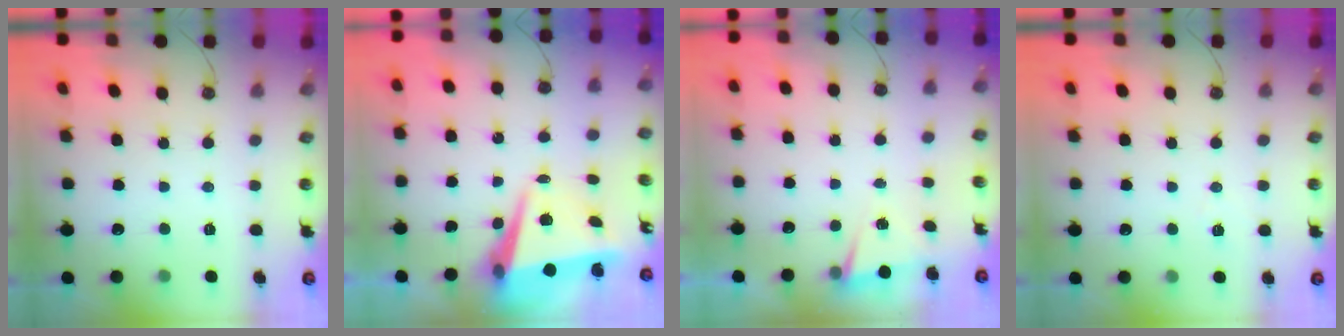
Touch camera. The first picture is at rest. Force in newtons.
{"total": 7.9, "press": 7.7, "slide": 1.7}
{"total": 2.7, "press": 1.5, "slide": 2.2}
{"total": 6.0, "press": 4.4, "slide": 4.2}